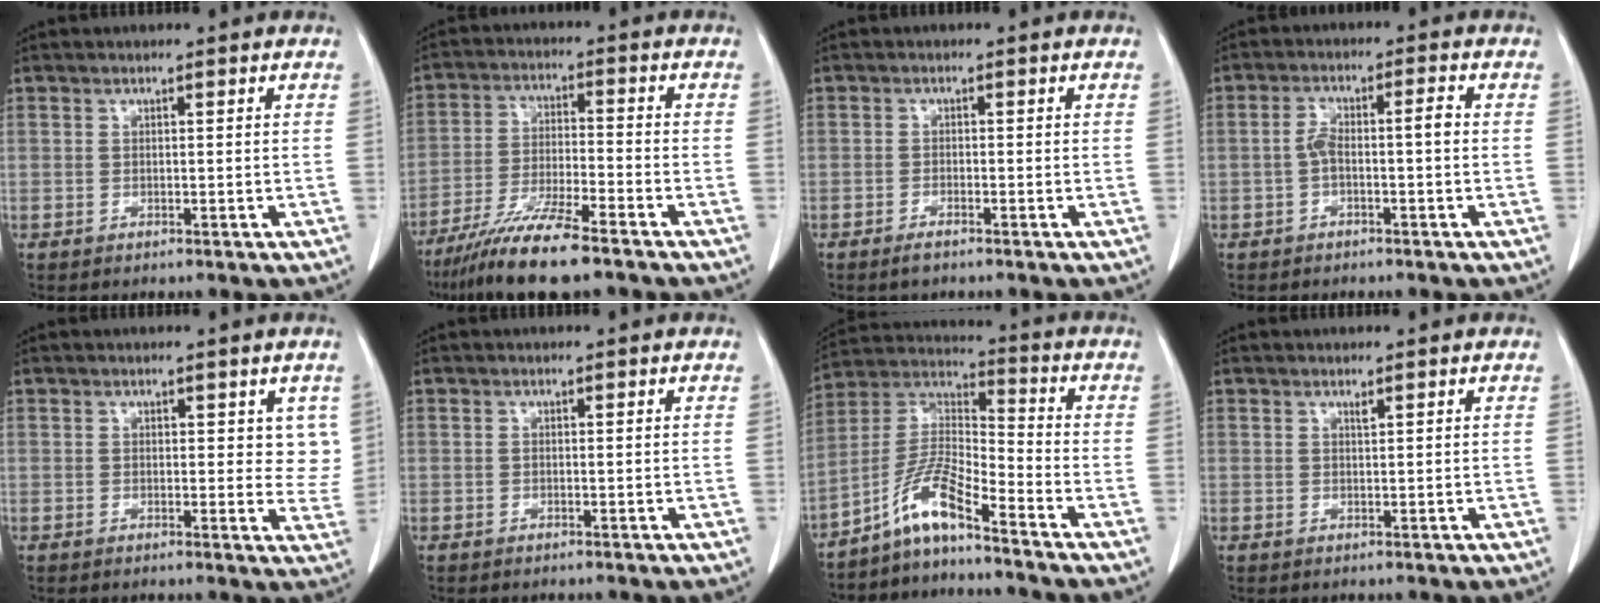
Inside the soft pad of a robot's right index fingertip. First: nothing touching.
{"total": 10.9, "force": [-8.4, 0.4, 6.9], "torque": [-0.129, -0.031, -0.152]}
{"total": 1.5, "force": [-1.2, 0.3, 0.8], "torque": [-0.020, -0.002, -0.019]}
{"total": 4.1, "force": [-0.6, 1.0, 3.9], "torque": [-0.076, 0.024, -0.006]}
{"total": 4.3, "force": [2.1, 2.5, 2.8], "torque": [-0.007, -0.009, 0.018]}
{"total": 0.0}
{"total": 8.5, "force": [-6.3, 0.5, 5.6], "torque": [-0.125, 0.010, -0.125]}
{"total": 0.6, "force": [0.4, 0.0, 0.4], "torque": [-0.010, -0.004, 0.008]}